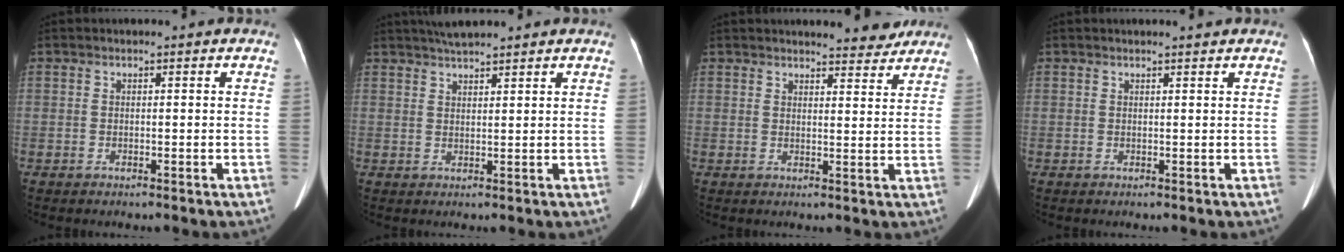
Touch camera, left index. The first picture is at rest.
{"total": 3.9, "force": [3.4, 0.4, 1.8], "torque": [-0.031, 0.018, 0.060]}
{"total": 5.0, "force": [4.7, 0.9, 1.2], "torque": [-0.019, -0.008, 0.050]}
{"total": 1.5, "force": [1.4, -0.1, 0.5], "torque": [-0.010, 0.001, 0.019]}